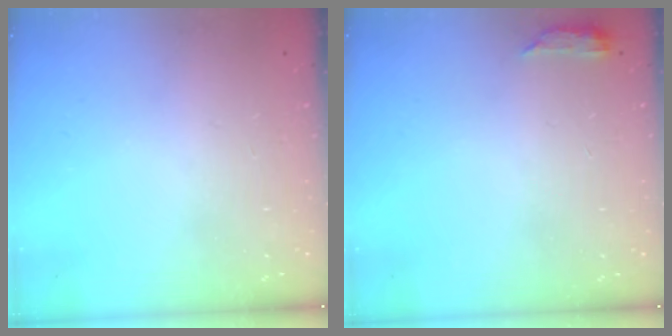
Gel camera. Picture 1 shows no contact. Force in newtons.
{"total": 3.5, "press": 3.5, "slide": 0.6}